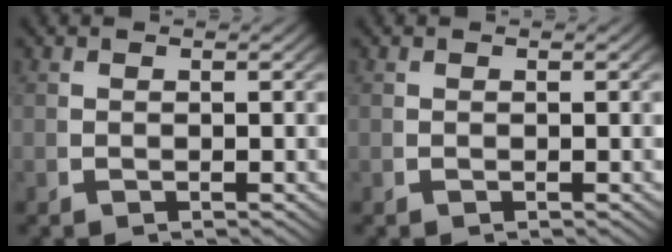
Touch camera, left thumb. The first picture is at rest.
{"total": 0.0}